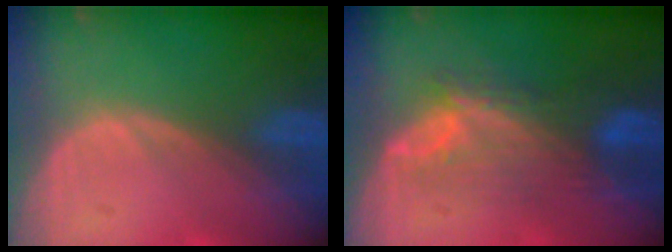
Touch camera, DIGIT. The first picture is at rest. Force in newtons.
{"total": 7.8, "press": 7.4, "slide": 2.7}